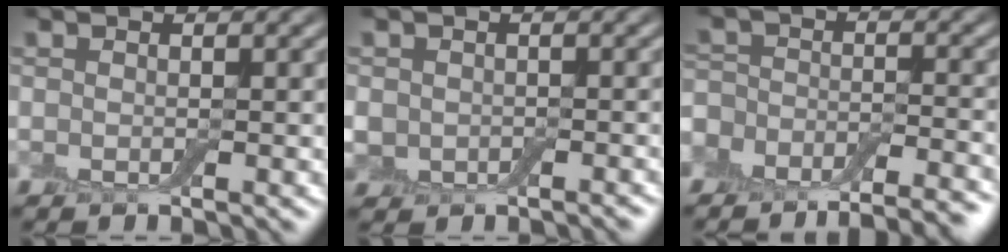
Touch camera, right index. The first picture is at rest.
{"total": 3.0, "force": [-0.4, 2.7, 1.1], "torque": [-0.016, -0.013, -0.008]}
{"total": 12.9, "force": [-10.8, 5.9, 3.8], "torque": [-0.062, -0.020, -0.138]}